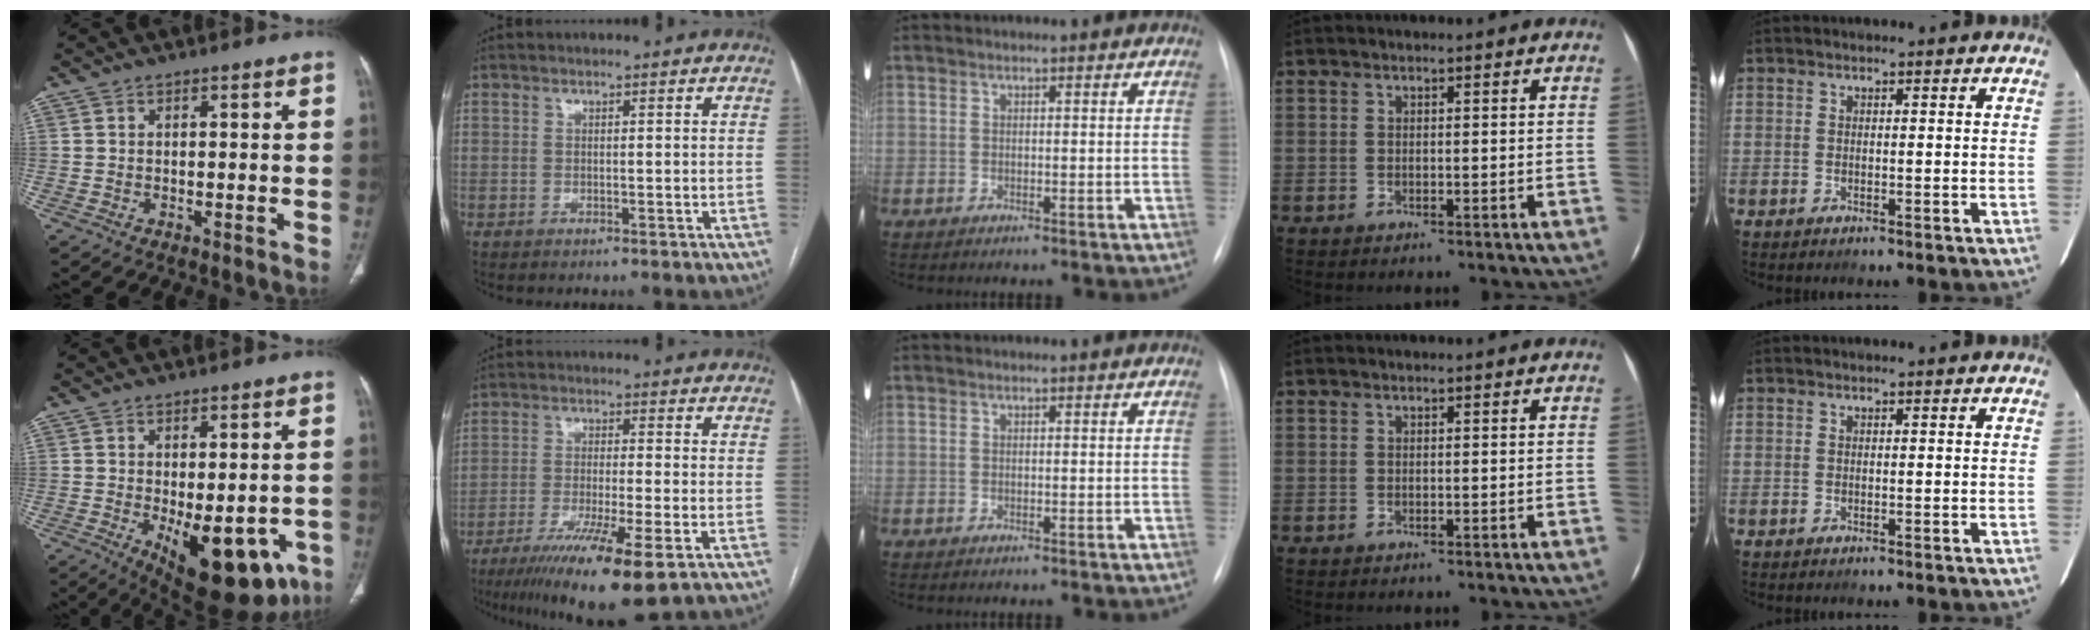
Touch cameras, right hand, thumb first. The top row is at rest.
{"thumb": {"total": 17.4, "force": [-6.4, 8.3, 13.9], "torque": [-0.137, -0.009, -0.066]}, "index": {"total": 13.4, "force": [-7.7, 0.6, 10.9], "torque": [-0.183, -0.035, -0.126]}}